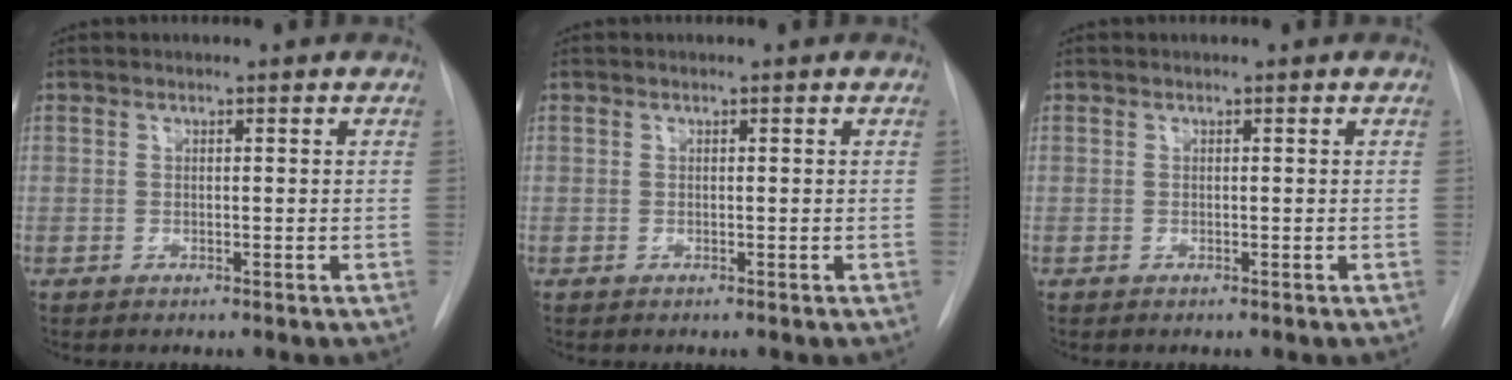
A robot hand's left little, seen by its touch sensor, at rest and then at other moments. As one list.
[{"total": 0.0}, {"total": 0.0}]